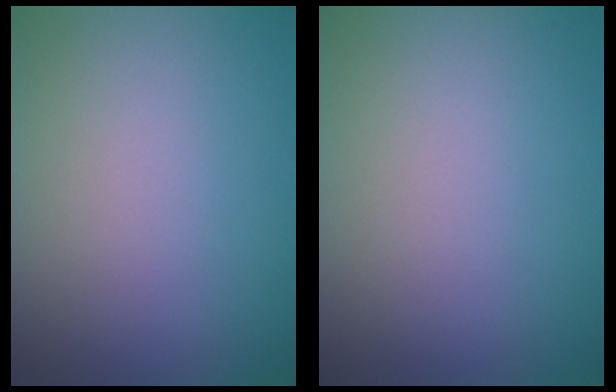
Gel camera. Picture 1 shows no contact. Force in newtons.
{"total": 0.0}